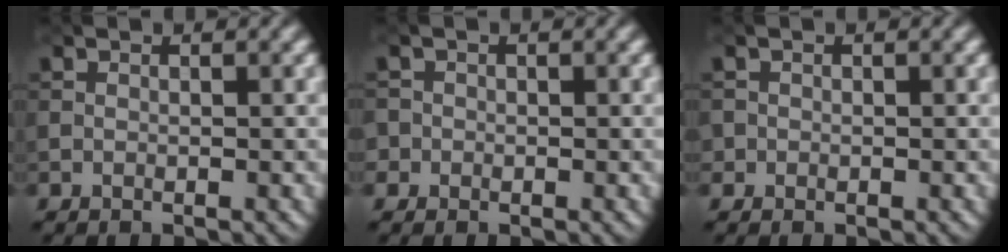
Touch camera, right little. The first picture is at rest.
{"total": 1.3, "force": [-0.4, 0.9, -0.8], "torque": [0.027, 0.008, -0.007]}
{"total": 0.7, "force": [0.0, 0.4, -0.6], "torque": [0.017, -0.003, -0.005]}